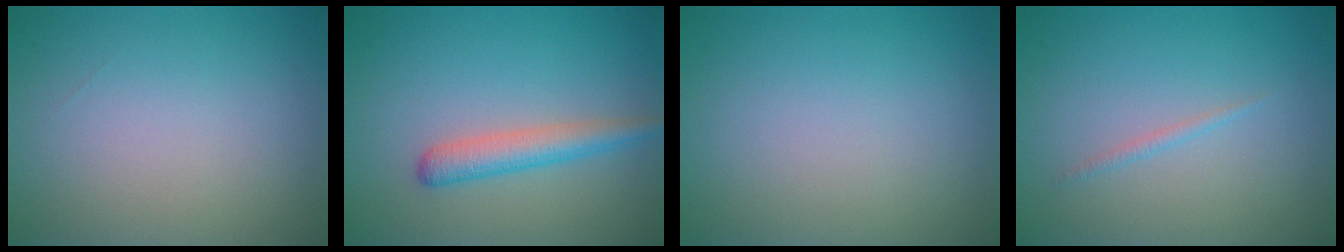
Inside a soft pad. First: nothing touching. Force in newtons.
{"total": 2.9, "press": 2.9, "slide": 0.1}
{"total": 0.0}
{"total": 0.6, "press": 0.6, "slide": 0.1}